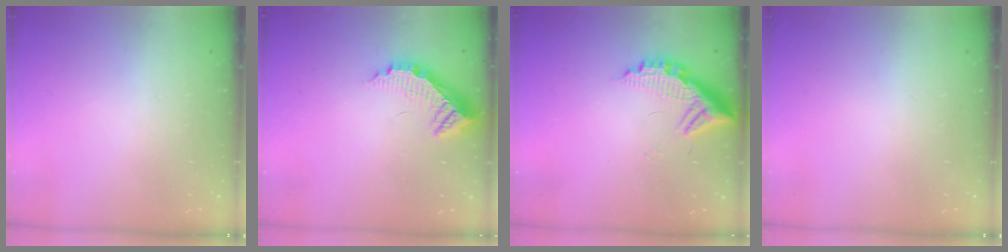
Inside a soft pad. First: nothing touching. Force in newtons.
{"total": 11.3, "press": 11.3, "slide": 1.1}
{"total": 10.9, "press": 10.8, "slide": 0.8}
{"total": 0.0}